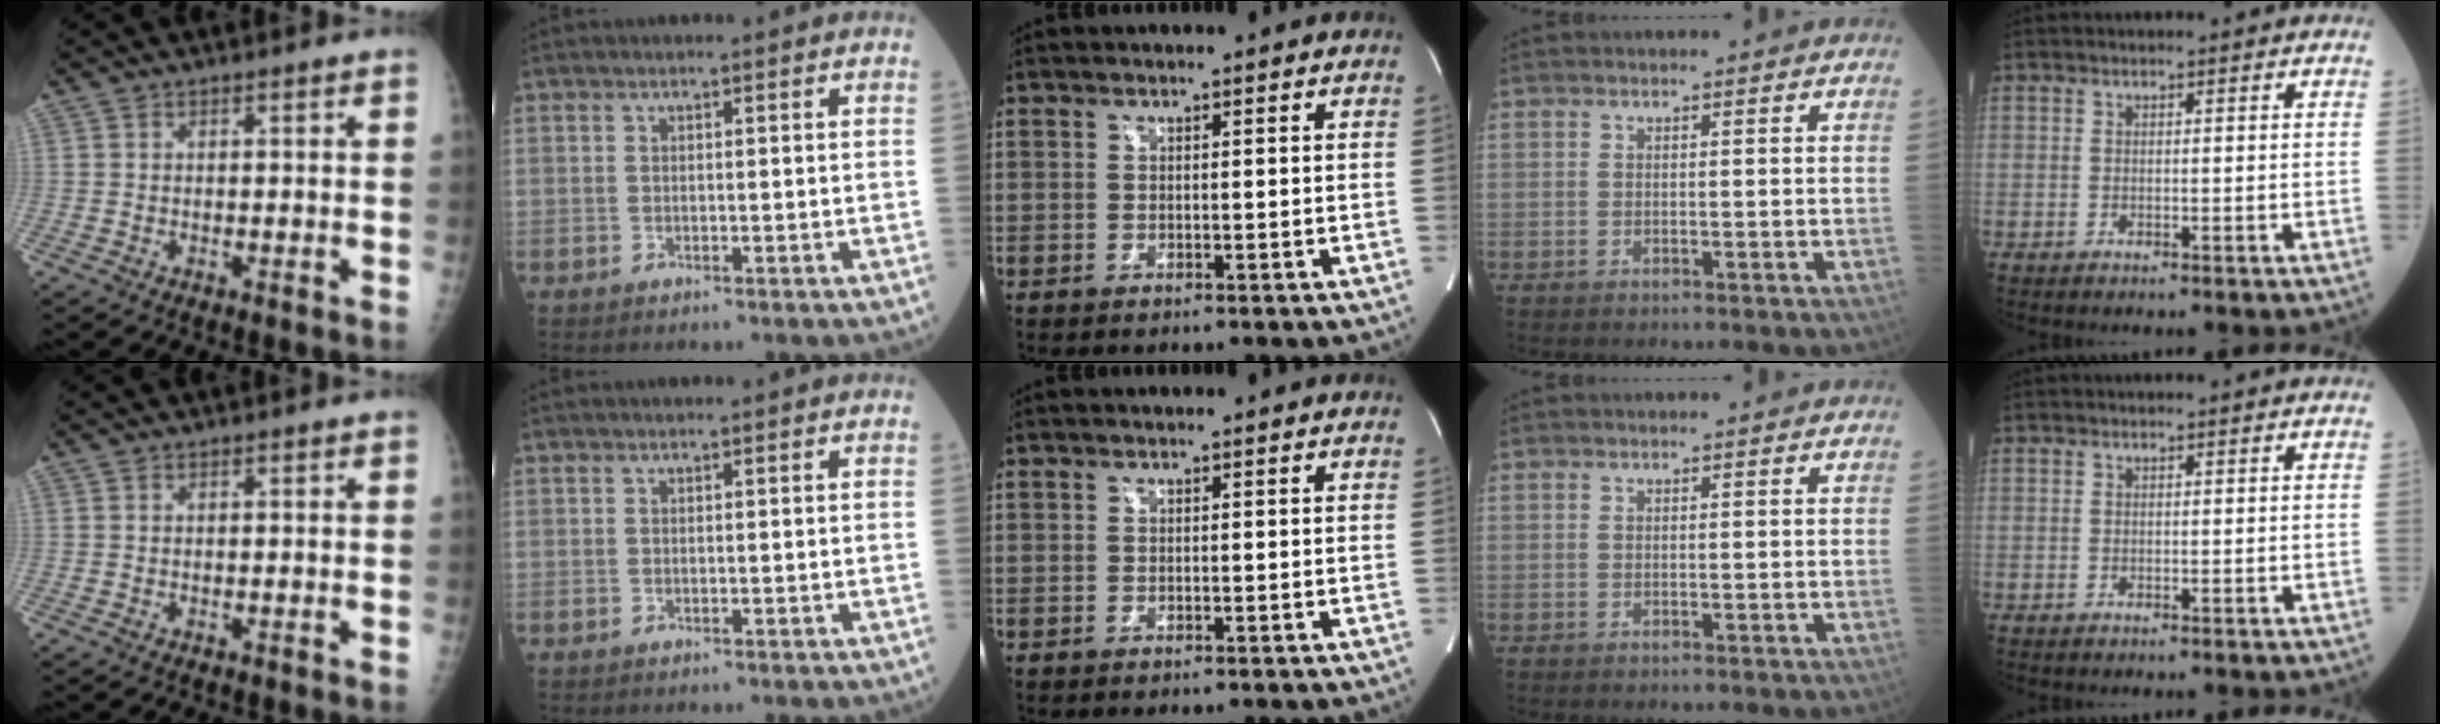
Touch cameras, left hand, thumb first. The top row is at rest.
{}